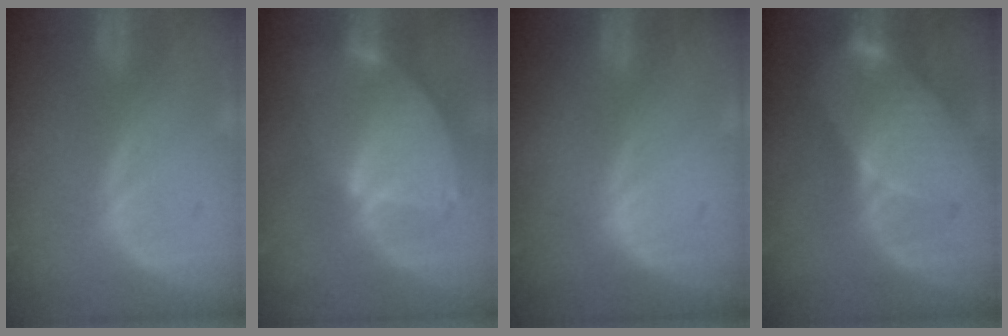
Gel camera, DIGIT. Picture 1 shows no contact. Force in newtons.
{"total": 8.6, "press": 7.5, "slide": 4.1}
{"total": 0.0}
{"total": 8.0, "press": 7.8, "slide": 2.0}